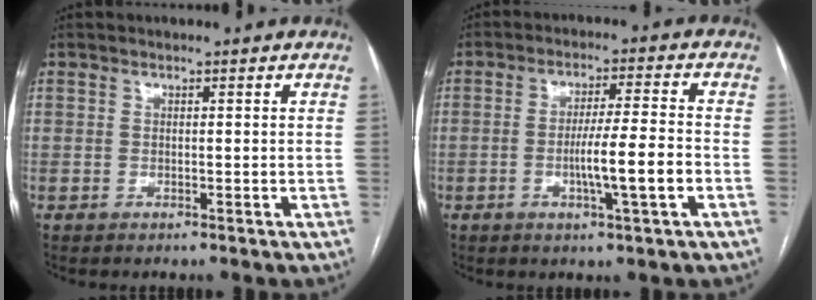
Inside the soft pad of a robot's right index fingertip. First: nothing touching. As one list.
[{"total": 8.1, "force": [-2.3, -0.2, 7.8], "torque": [-0.131, -0.001, -0.040]}]